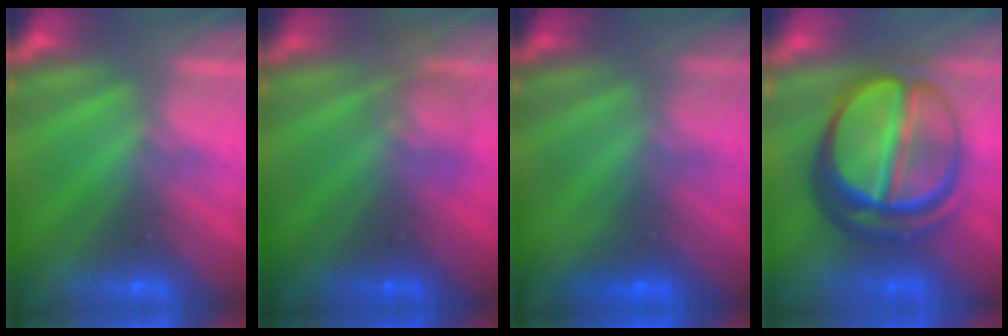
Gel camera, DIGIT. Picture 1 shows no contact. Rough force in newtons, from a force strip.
{"total": 2.7}
{"total": 1.2}
{"total": 9.0}